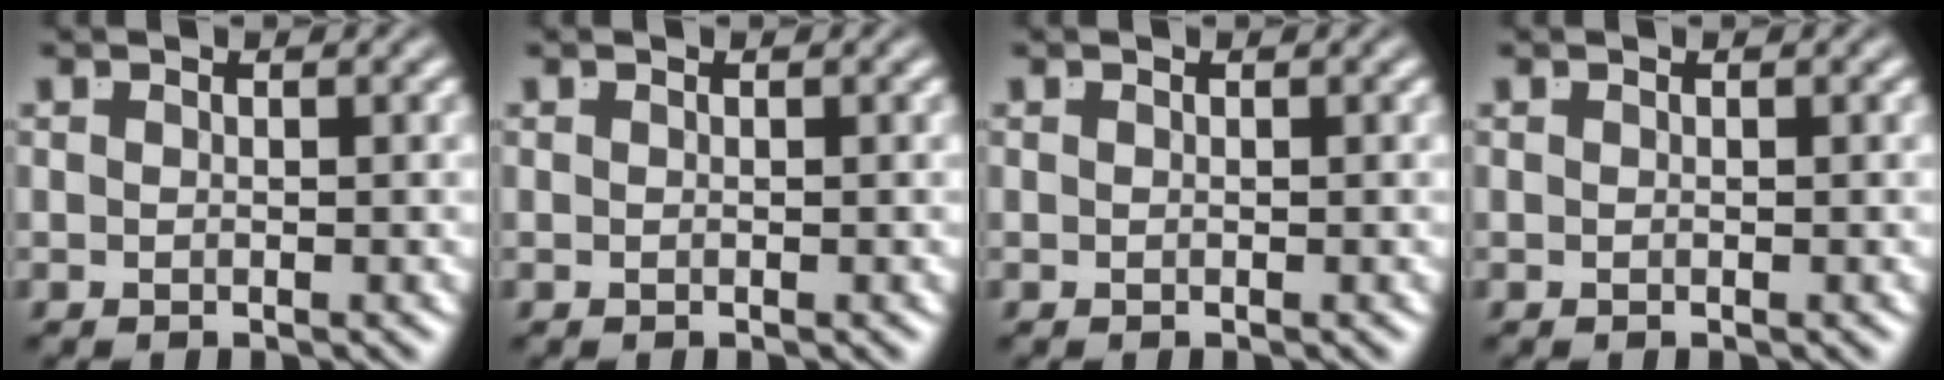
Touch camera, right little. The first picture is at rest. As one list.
[{"total": 0.0}, {"total": 0.0}, {"total": 0.0}]